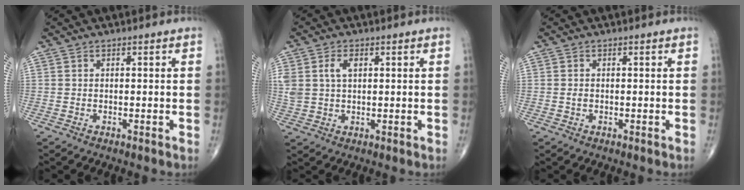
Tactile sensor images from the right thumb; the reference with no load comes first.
{"total": 5.3, "force": [1.7, 3.2, 3.9], "torque": [-0.085, 0.005, 0.038]}
{"total": 0.7, "force": [0.0, 0.5, 0.4], "torque": [-0.006, 0.001, -0.001]}